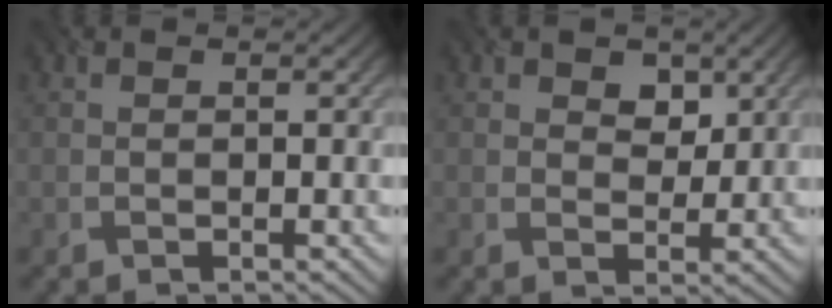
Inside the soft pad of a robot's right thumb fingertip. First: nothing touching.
{"total": 3.1, "force": [1.4, 2.0, 1.8], "torque": [-0.030, -0.007, 0.020]}